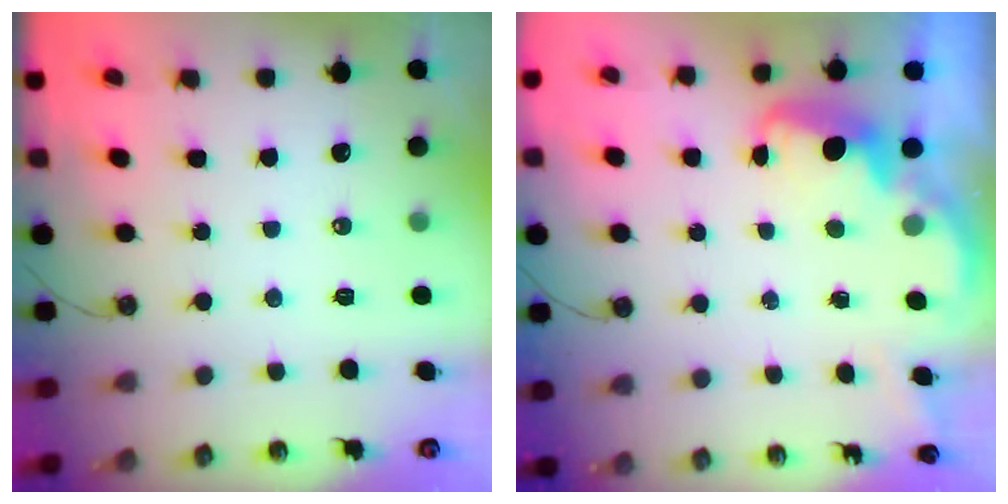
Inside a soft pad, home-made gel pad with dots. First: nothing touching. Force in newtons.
{"total": 2.6, "press": 2.6, "slide": 0.5}